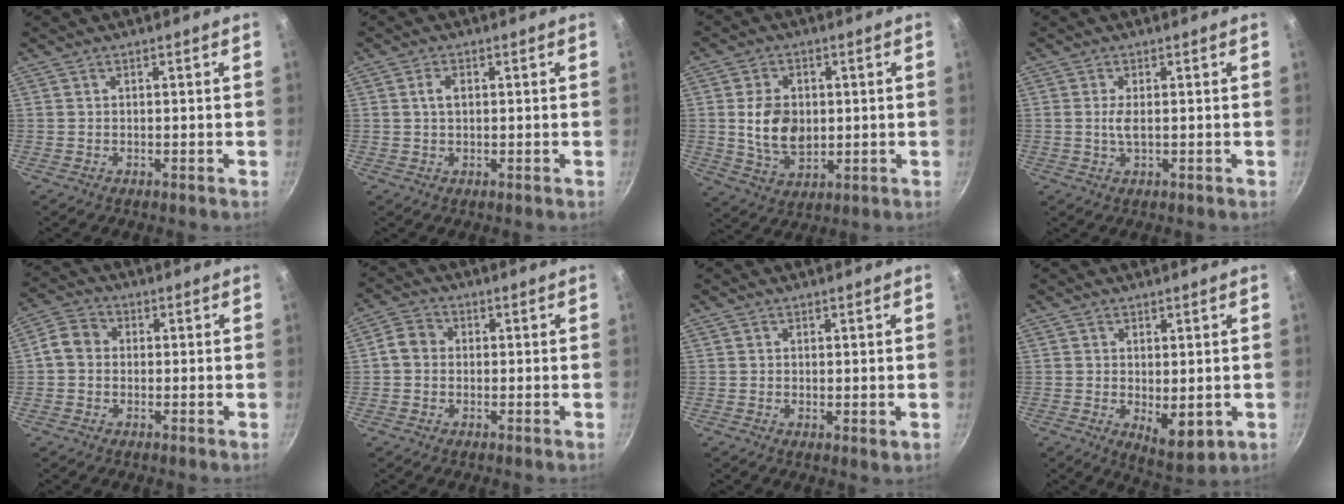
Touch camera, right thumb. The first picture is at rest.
{"total": 2.3, "force": [0.4, 1.3, 1.8], "torque": [-0.028, 0.003, 0.007]}
{"total": 9.8, "force": [0.6, 6.8, 7.0], "torque": [-0.114, -0.013, 0.016]}
{"total": 2.4, "force": [0.1, 0.8, 2.3], "torque": [-0.052, -0.001, 0.002]}
{"total": 5.2, "force": [0.0, 4.4, 2.6], "torque": [-0.032, 0.012, -0.018]}
{"total": 3.3, "force": [-0.1, 2.9, 1.7], "torque": [-0.027, 0.008, -0.012]}
{"total": 1.3, "force": [0.5, 0.7, 1.0], "torque": [-0.014, -0.013, 0.003]}
{"total": 6.5, "force": [-0.3, 3.4, 5.6], "torque": [-0.065, -0.019, 0.005]}